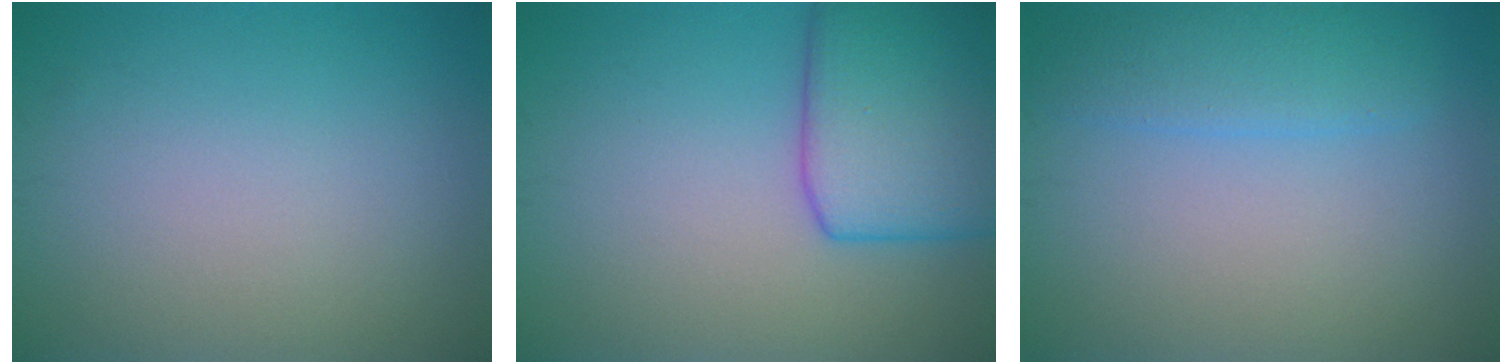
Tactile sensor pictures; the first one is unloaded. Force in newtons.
{"total": 7.8, "press": 7.8, "slide": 0.4}
{"total": 2.8, "press": 2.8, "slide": 0.3}